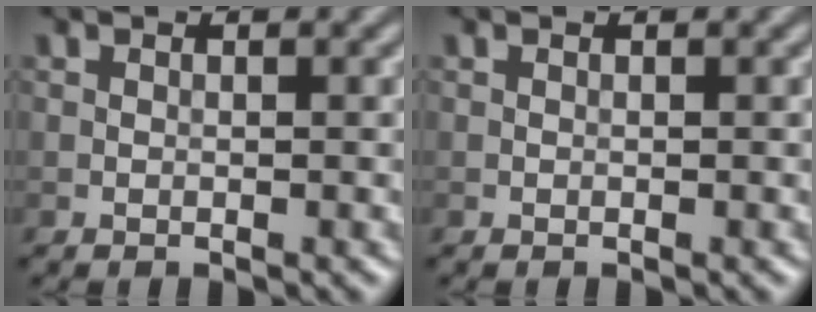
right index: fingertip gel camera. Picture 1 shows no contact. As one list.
[{"total": 0.0}]